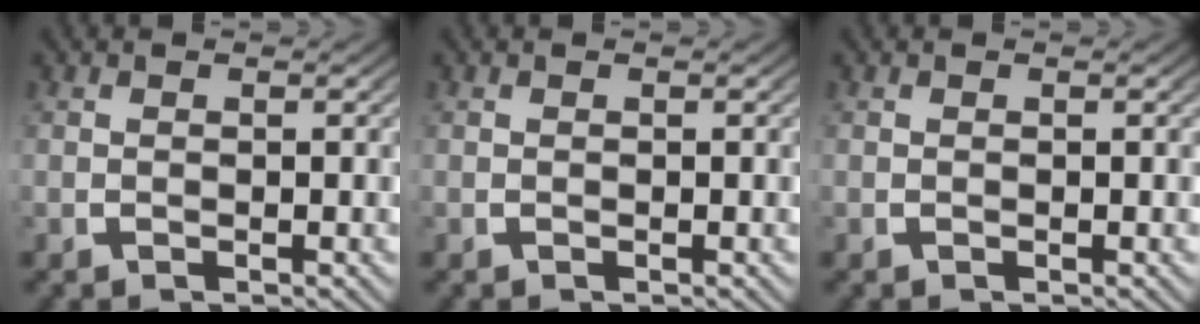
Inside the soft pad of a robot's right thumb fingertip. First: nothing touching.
{"total": 0.0}
{"total": 0.0}